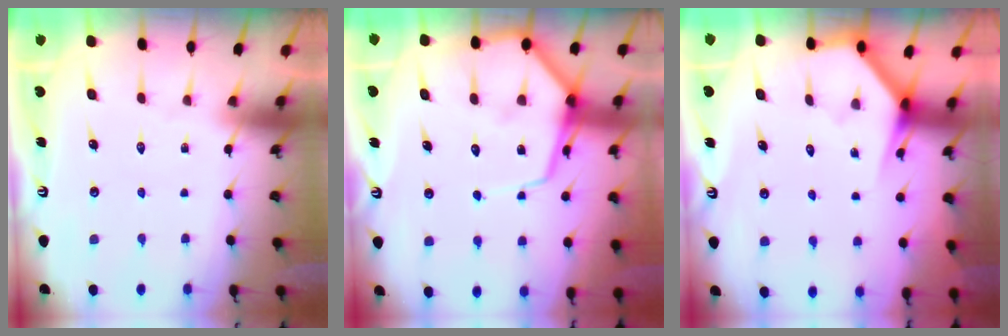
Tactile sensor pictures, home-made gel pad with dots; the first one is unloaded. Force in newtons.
{"total": 10.7, "press": 10.6, "slide": 1.2}
{"total": 4.0, "press": 3.9, "slide": 0.3}